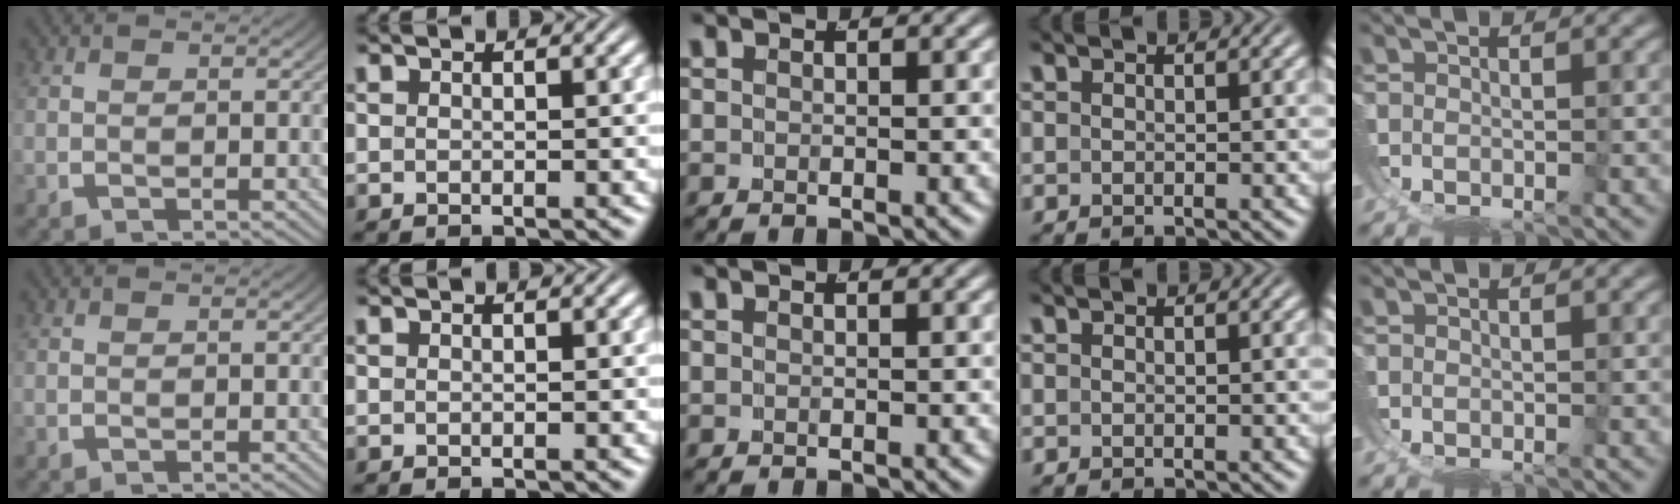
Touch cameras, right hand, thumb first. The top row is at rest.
{}